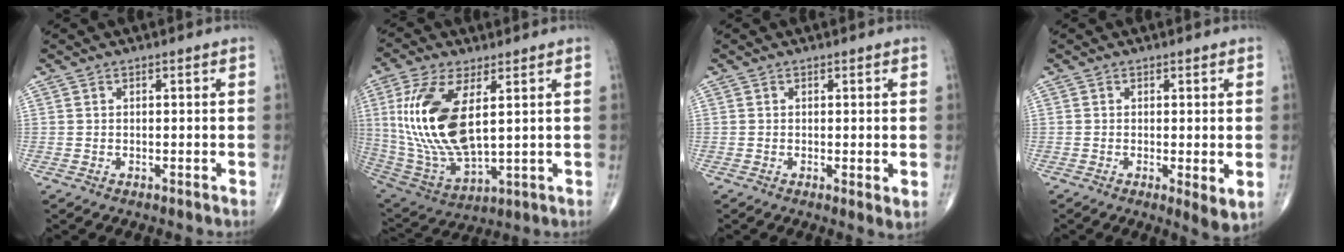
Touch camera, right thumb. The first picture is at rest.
{"total": 18.9, "force": [3.9, 8.5, 16.4], "torque": [-0.346, -0.023, 0.088]}
{"total": 2.0, "force": [0.0, 0.5, 1.9], "torque": [-0.033, -0.009, -0.006]}
{"total": 3.9, "force": [-0.5, 1.0, 3.7], "torque": [-0.060, -0.015, -0.013]}